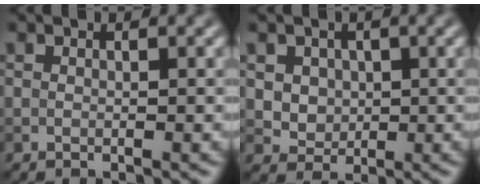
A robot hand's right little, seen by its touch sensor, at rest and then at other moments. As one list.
[{"total": 3.6, "force": [1.1, 3.0, 1.6], "torque": [-0.032, 0.000, 0.029]}]